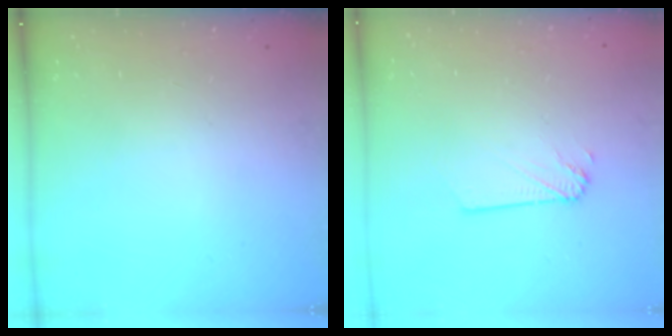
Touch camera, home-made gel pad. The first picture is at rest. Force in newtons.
{"total": 1.4, "press": 1.4, "slide": 0.1}